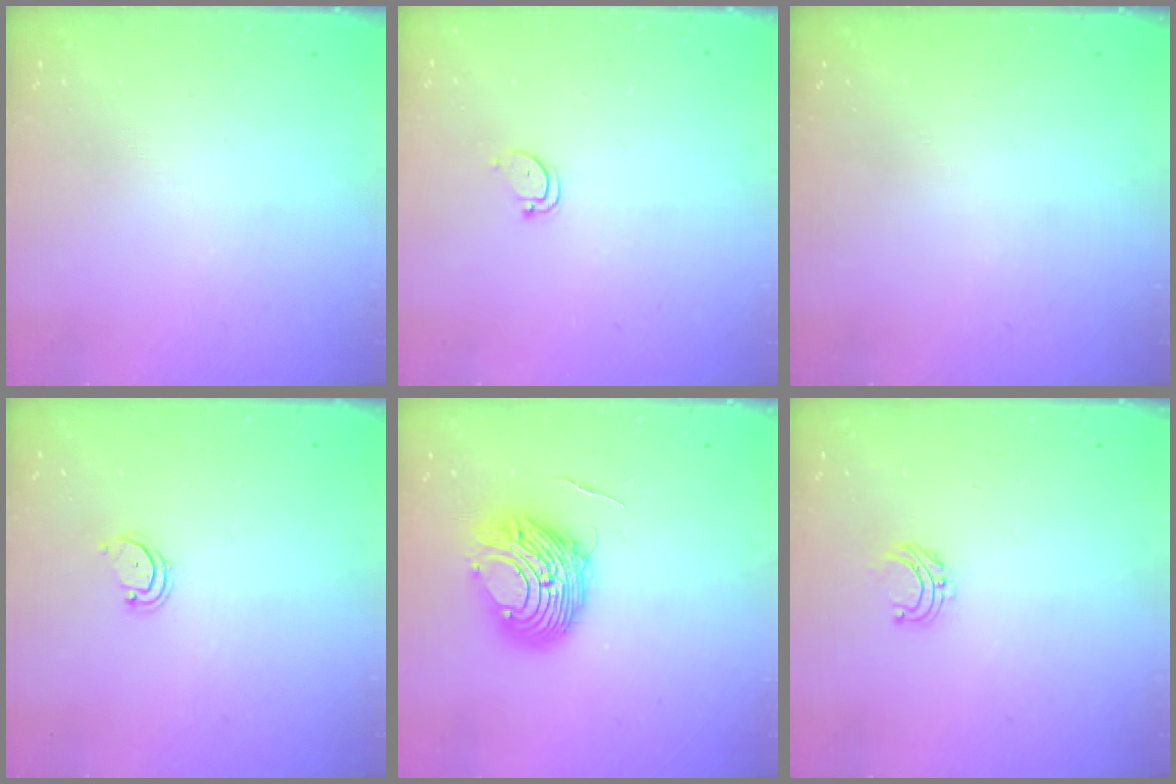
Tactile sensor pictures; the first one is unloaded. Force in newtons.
{"total": 2.9, "press": 2.9, "slide": 0.2}
{"total": 0.0}
{"total": 2.6, "press": 2.6, "slide": 0.2}
{"total": 9.7, "press": 9.7, "slide": 0.8}
{"total": 4.7, "press": 4.7, "slide": 0.4}